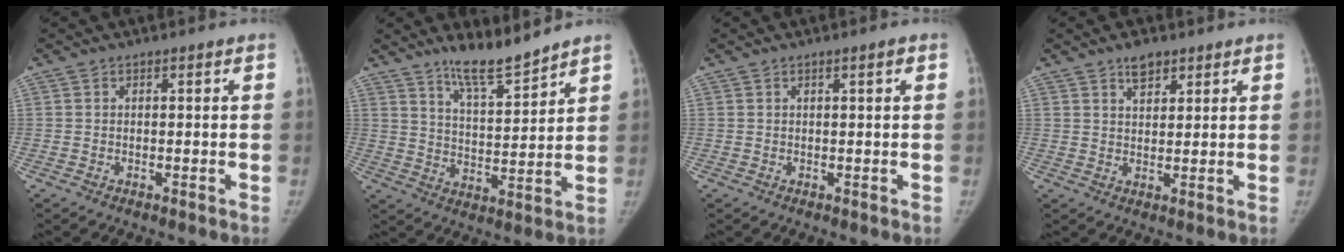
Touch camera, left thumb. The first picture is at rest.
{"total": 8.9, "force": [7.7, 1.2, 4.3], "torque": [-0.059, -0.060, 0.138]}
{"total": 1.1, "force": [0.5, 0.0, 1.0], "torque": [-0.016, 0.001, 0.007]}
{"total": 4.0, "force": [2.8, 2.0, 2.0], "torque": [-0.012, -0.017, 0.046]}